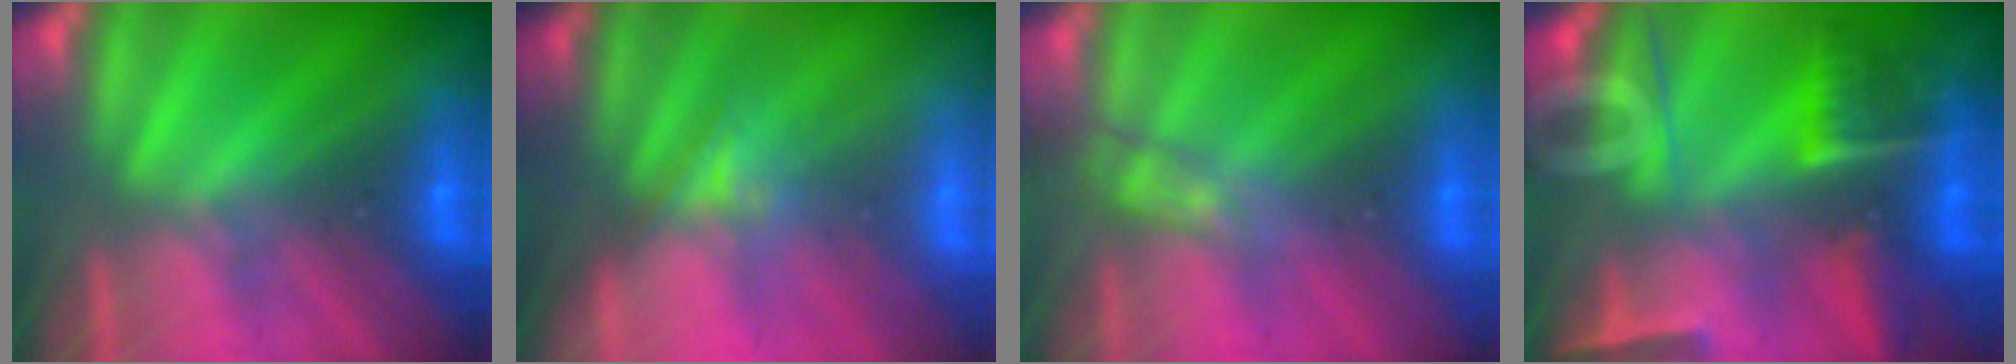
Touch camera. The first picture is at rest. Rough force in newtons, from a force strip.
{"total": 1.8}
{"total": 2.8}
{"total": 8.9}